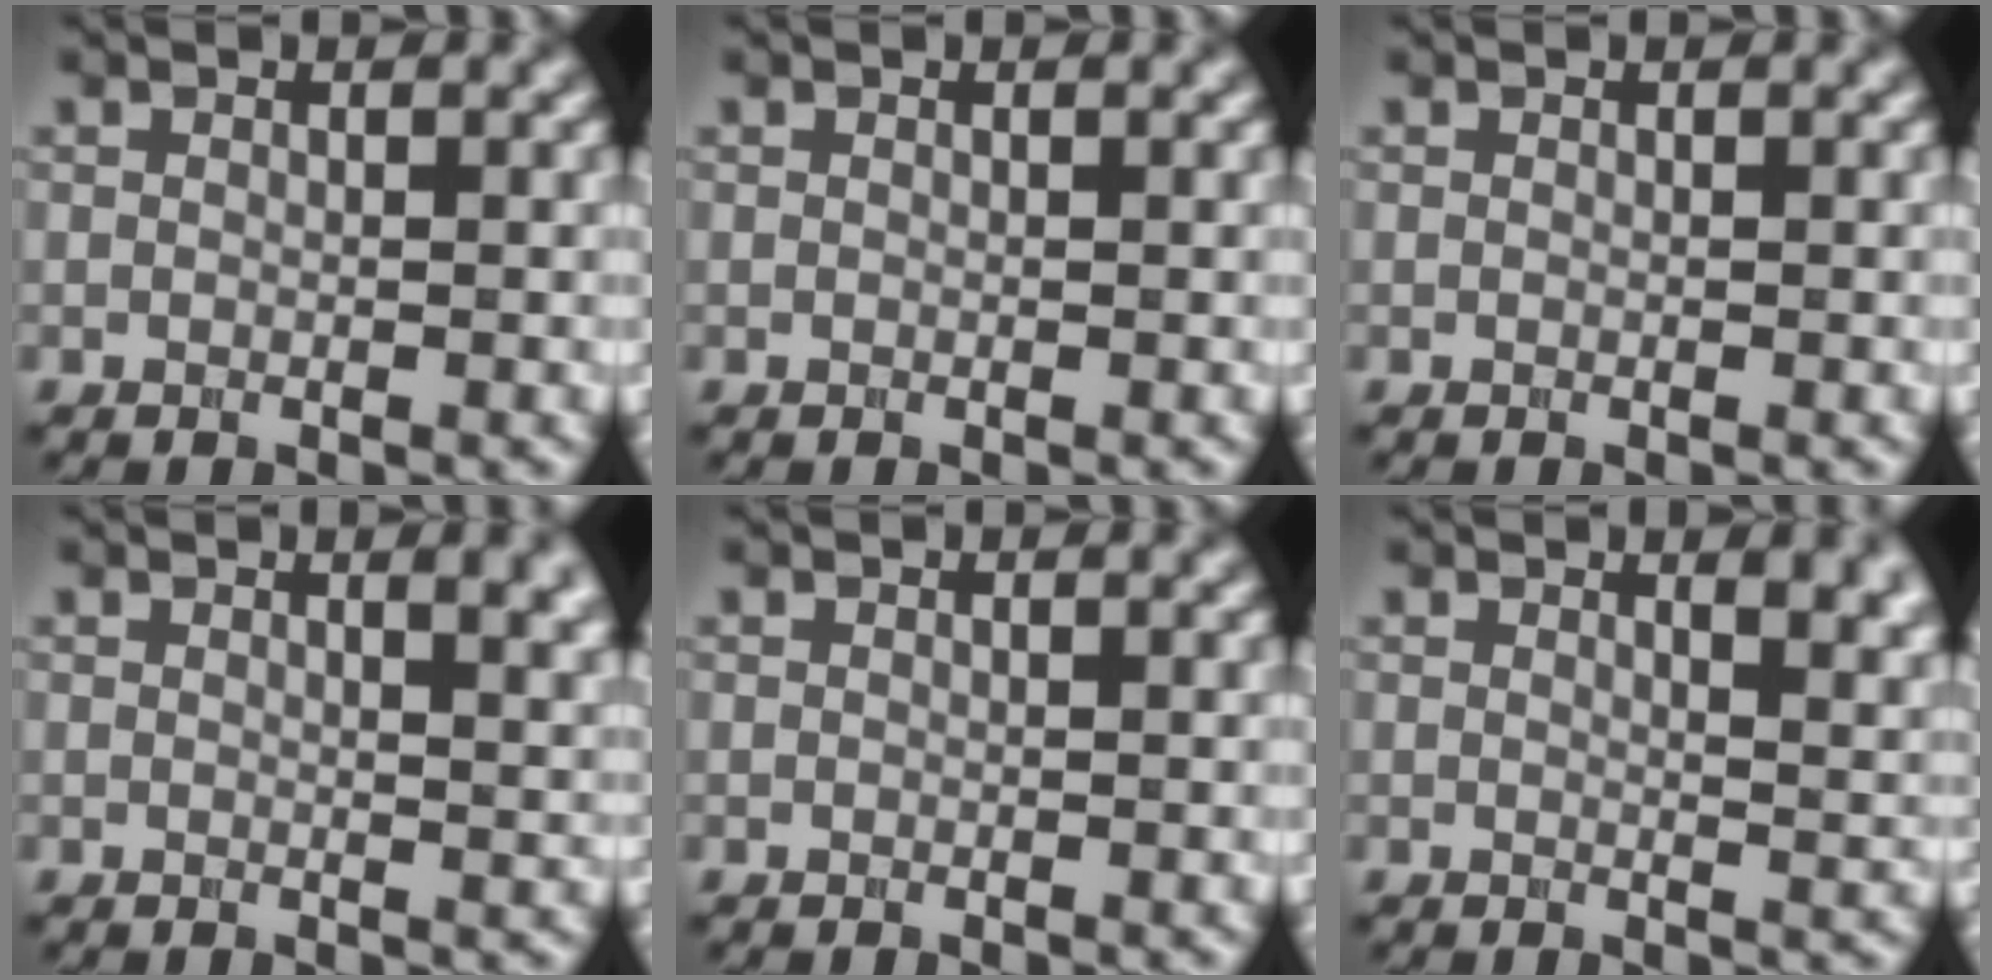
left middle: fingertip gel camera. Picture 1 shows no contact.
{"total": 0.0}
{"total": 0.0}
{"total": 4.5, "force": [2.1, 2.0, 3.4], "torque": [-0.016, 0.007, 0.023]}
{"total": 0.0}
{"total": 5.6, "force": [2.8, 2.6, 4.1], "torque": [-0.017, 0.009, 0.035]}